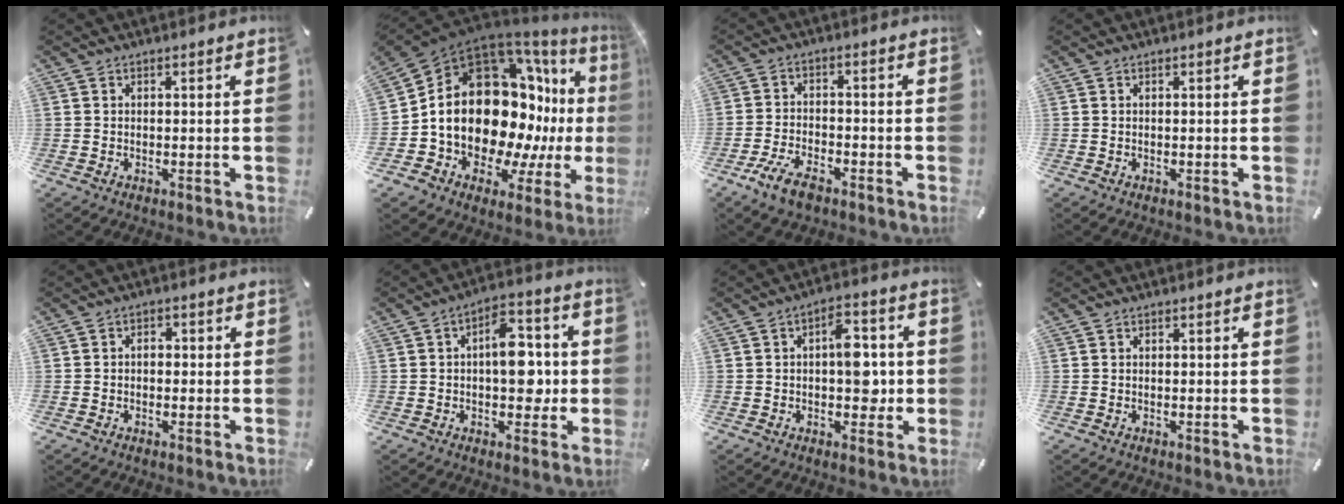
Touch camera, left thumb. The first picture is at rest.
{"total": 25.5, "force": [2.1, 17.8, 18.2], "torque": [-0.323, -0.065, 0.074]}
{"total": 7.3, "force": [-4.6, 3.5, 4.4], "torque": [-0.098, 0.015, -0.087]}
{"total": 0.0}
{"total": 2.2, "force": [-0.5, 1.6, 1.5], "torque": [-0.029, 0.010, -0.013]}
{"total": 11.4, "force": [-0.2, 7.0, 9.0], "torque": [-0.101, 0.004, -0.006]}
{"total": 9.4, "force": [0.0, 5.7, 7.4], "torque": [-0.076, -0.001, -0.007]}
{"total": 0.0}